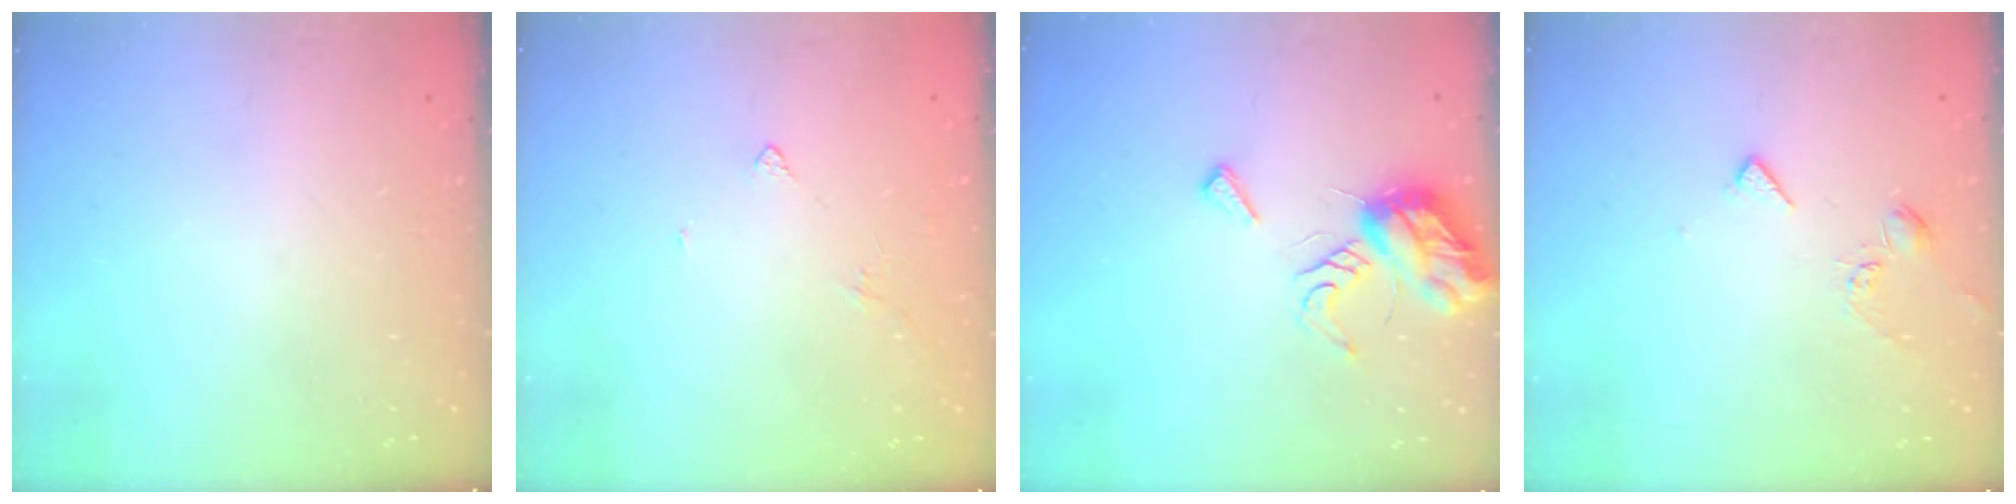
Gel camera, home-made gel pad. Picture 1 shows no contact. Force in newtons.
{"total": 2.6, "press": 2.6, "slide": 0.6}
{"total": 12.3, "press": 12.3, "slide": 1.0}
{"total": 3.9, "press": 3.9, "slide": 0.6}